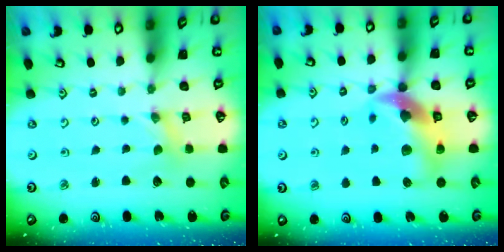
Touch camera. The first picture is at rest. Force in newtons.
{"total": 14.0, "press": 13.9, "slide": 1.9}